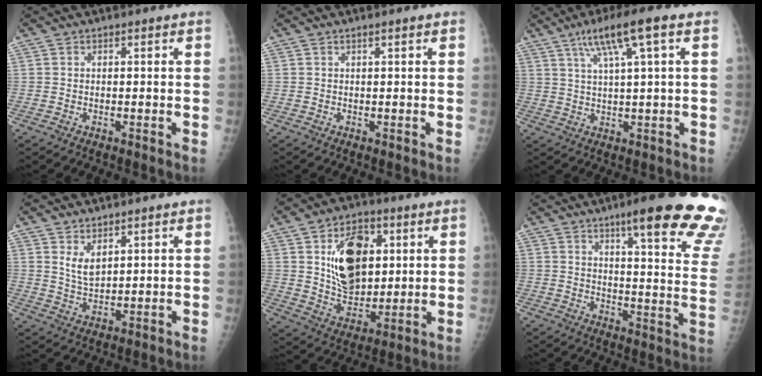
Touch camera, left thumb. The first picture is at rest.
{"total": 1.1, "force": [0.7, 0.0, 0.9], "torque": [-0.016, 0.004, 0.011]}
{"total": 9.7, "force": [4.6, 0.6, 8.5], "torque": [-0.157, 0.003, 0.081]}
{"total": 4.4, "force": [2.5, 2.0, 3.1], "torque": [-0.050, -0.024, 0.055]}
{"total": 15.8, "force": [4.4, 10.3, 11.2], "torque": [-0.136, -0.023, 0.083]}
{"total": 24.0, "force": [16.5, 3.4, 17.2], "torque": [-0.184, -0.081, 0.203]}